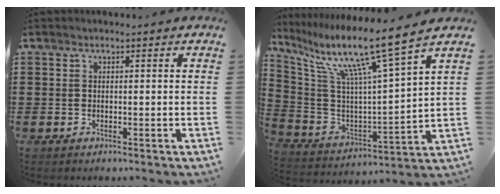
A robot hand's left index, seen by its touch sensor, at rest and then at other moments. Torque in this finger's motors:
{"motor_torque": [2.14, 0.00, 0.42, 0.21]}